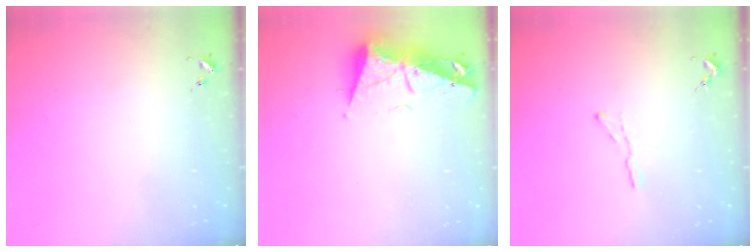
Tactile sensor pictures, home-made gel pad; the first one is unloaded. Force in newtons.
{"total": 11.0, "press": 10.9, "slide": 1.3}
{"total": 3.2, "press": 3.2, "slide": 0.3}